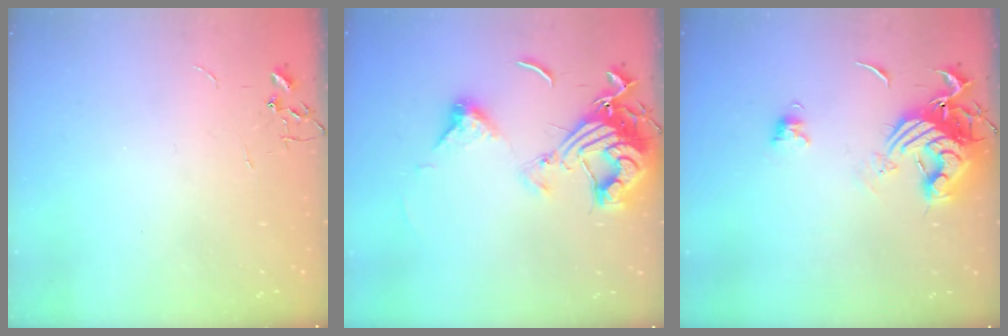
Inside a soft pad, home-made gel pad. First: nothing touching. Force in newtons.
{"total": 14.8, "press": 14.7, "slide": 1.5}
{"total": 13.4, "press": 13.3, "slide": 1.7}